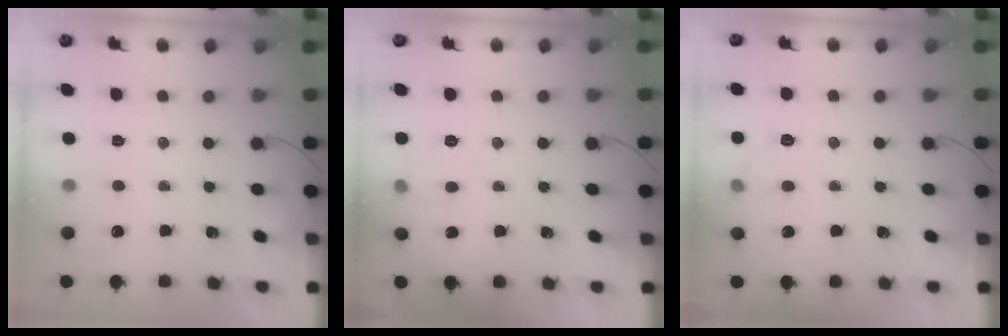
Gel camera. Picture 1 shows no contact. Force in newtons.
{"total": 4.8, "press": 4.6, "slide": 1.2}
{"total": 6.7, "press": 6.5, "slide": 1.5}